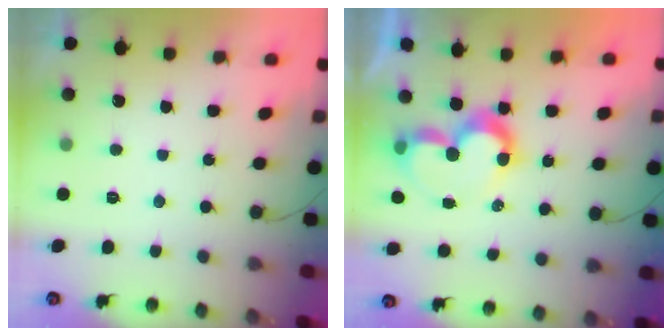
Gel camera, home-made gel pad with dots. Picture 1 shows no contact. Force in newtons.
{"total": 8.9, "press": 8.9, "slide": 0.7}